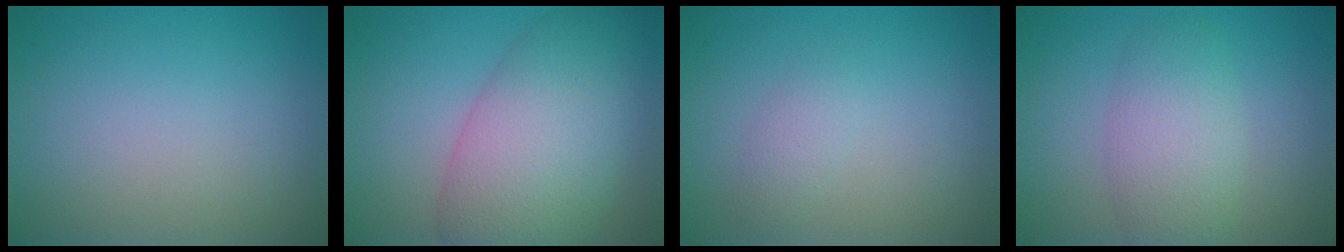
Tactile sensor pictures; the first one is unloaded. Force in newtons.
{"total": 9.1, "press": 9.1, "slide": 0.1}
{"total": 1.3, "press": 1.3, "slide": 0.0}
{"total": 4.5, "press": 4.5, "slide": 0.3}